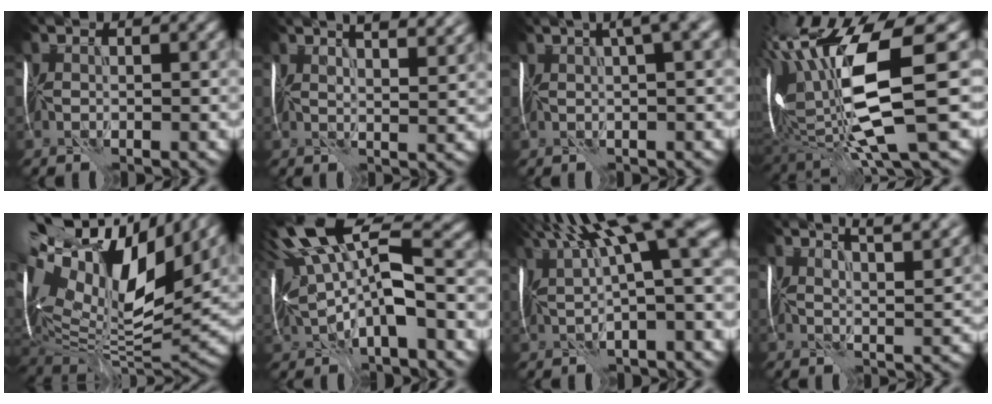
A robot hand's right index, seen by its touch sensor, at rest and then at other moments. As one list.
[{"total": 9.7, "force": [6.5, 3.8, 6.0], "torque": [-0.047, 0.060, 0.063]}, {"total": 4.9, "force": [2.2, 1.2, 4.2], "torque": [-0.037, 0.027, 0.028]}, {"total": 13.7, "force": [2.2, 3.7, 13.0], "torque": [-0.275, -0.013, 0.078]}, {"total": 15.9, "force": [7.2, 6.2, 12.7], "torque": [-0.269, 0.039, 0.141]}, {"total": 12.9, "force": [1.9, 4.7, 11.8], "torque": [-0.244, 0.019, 0.051]}, {"total": 12.2, "force": [5.1, 2.7, 10.7], "torque": [-0.189, 0.034, 0.098]}, {"total": 8.1, "force": [6.1, 2.5, 4.8], "torque": [-0.038, 0.050, 0.062]}]